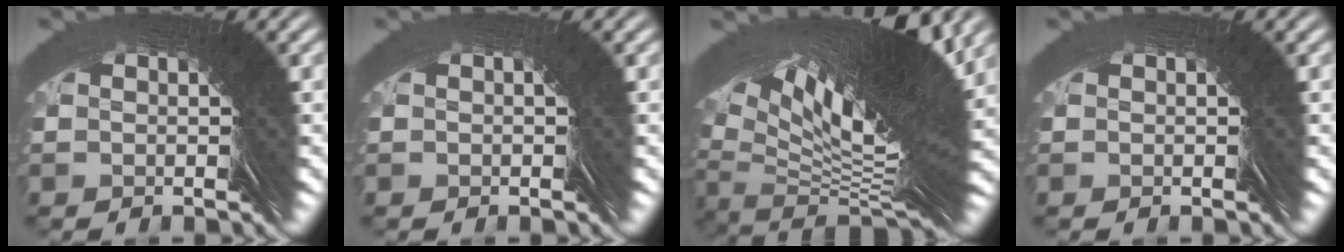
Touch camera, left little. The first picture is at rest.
{"total": 0.6, "force": [-0.3, 0.4, -0.2], "torque": [0.001, 0.000, -0.006]}
{"total": 12.0, "force": [3.2, 1.7, 11.4], "torque": [-0.153, 0.035, 0.050]}
{"total": 0.0}